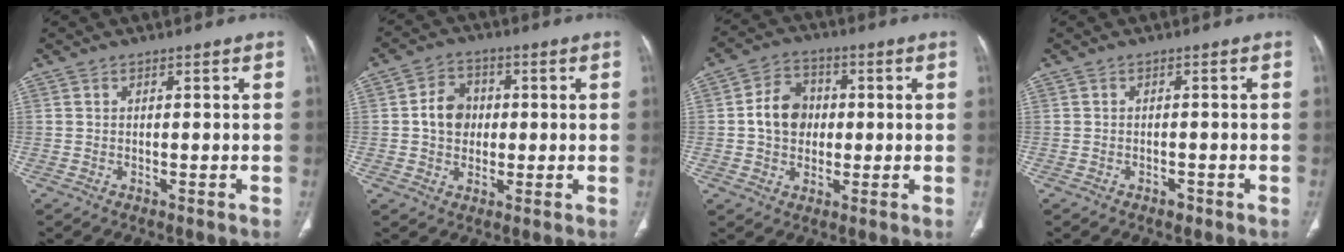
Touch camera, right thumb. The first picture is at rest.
{"total": 6.9, "force": [0.3, 5.8, 3.9], "torque": [-0.040, 0.010, -0.001]}
{"total": 8.6, "force": [0.3, 7.0, 5.0], "torque": [-0.060, 0.013, -0.001]}
{"total": 1.3, "force": [-0.9, 0.7, 0.6], "torque": [-0.007, 0.003, -0.013]}